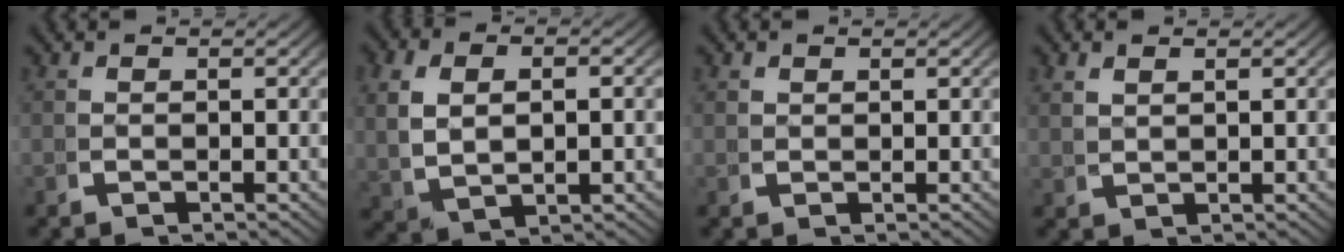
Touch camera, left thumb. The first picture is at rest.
{"total": 4.9, "force": [0.8, 3.1, 3.7], "torque": [-0.089, -0.010, 0.031]}
{"total": 0.8, "force": [0.8, 0.2, 0.0], "torque": [-0.003, -0.002, 0.022]}
{"total": 1.4, "force": [1.4, 0.1, 0.5], "torque": [-0.009, 0.006, 0.035]}